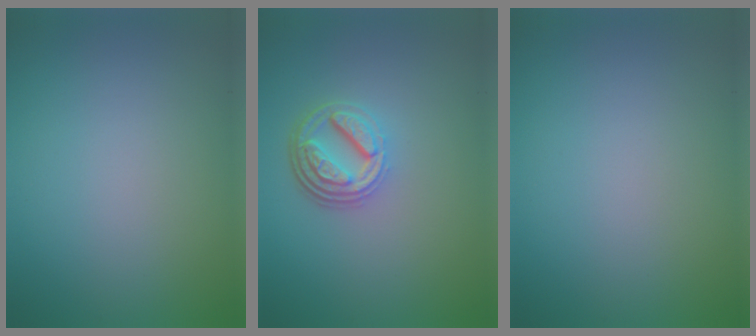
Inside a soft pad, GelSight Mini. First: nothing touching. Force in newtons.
{"total": 4.6, "press": 3.4, "slide": 3.0}
{"total": 0.0}